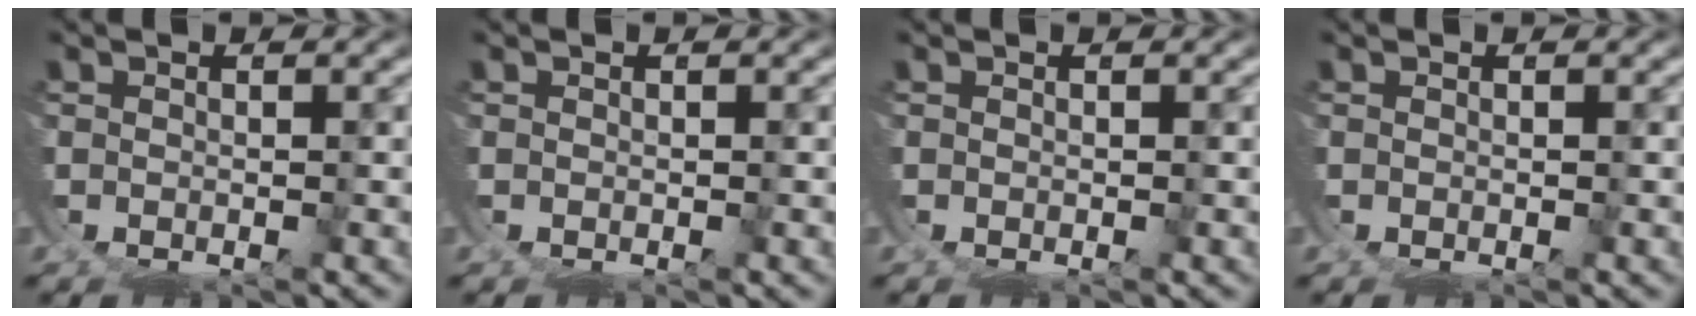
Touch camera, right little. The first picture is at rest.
{"total": 0.0}
{"total": 0.0}
{"total": 0.0}